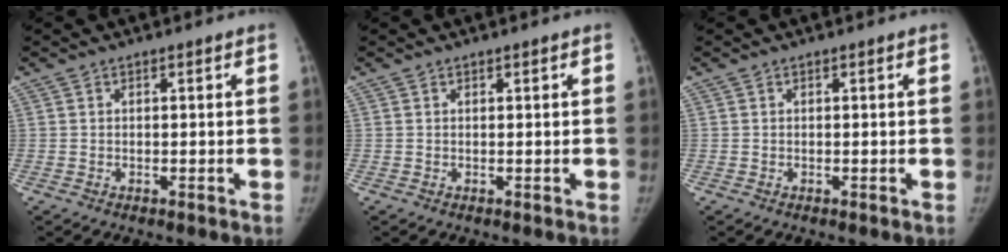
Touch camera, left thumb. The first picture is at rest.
{"total": 0.0}
{"total": 0.0}